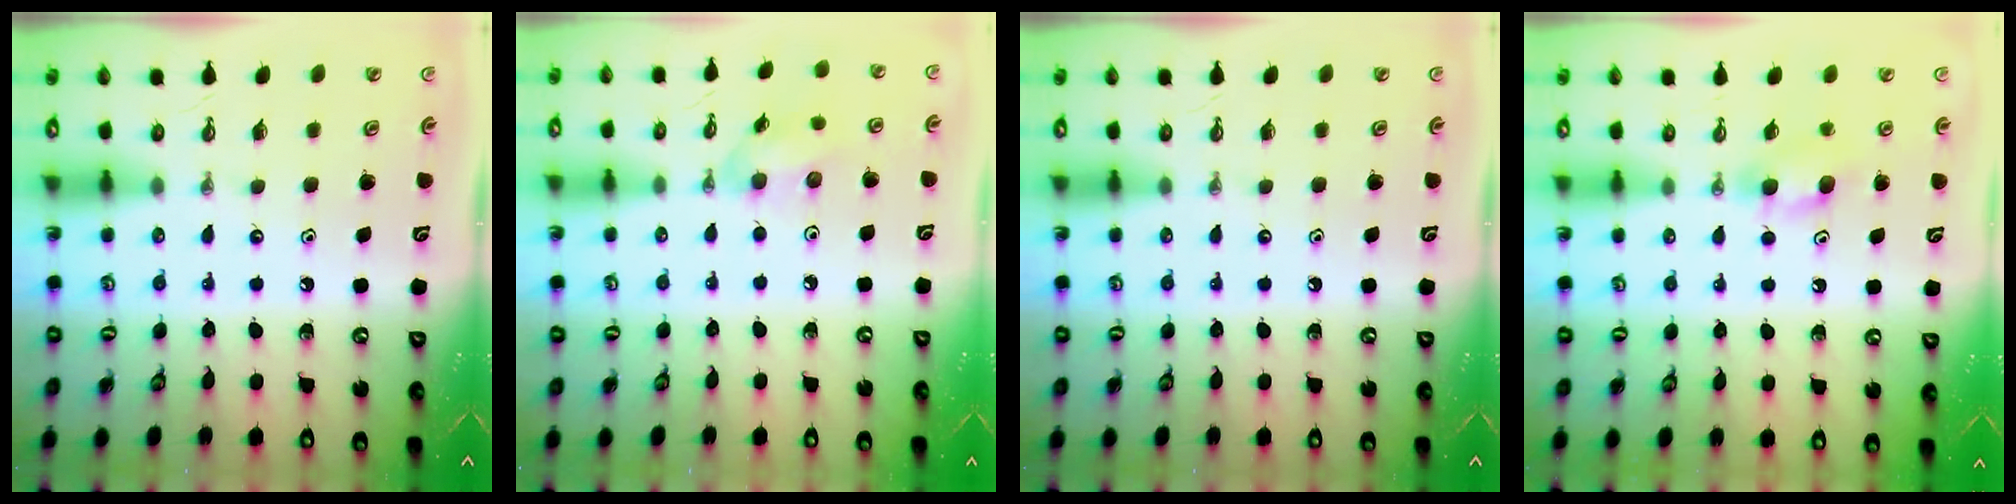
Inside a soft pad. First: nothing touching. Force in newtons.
{"total": 7.7, "press": 7.6, "slide": 0.5}
{"total": 0.0}
{"total": 5.6, "press": 5.5, "slide": 1.3}